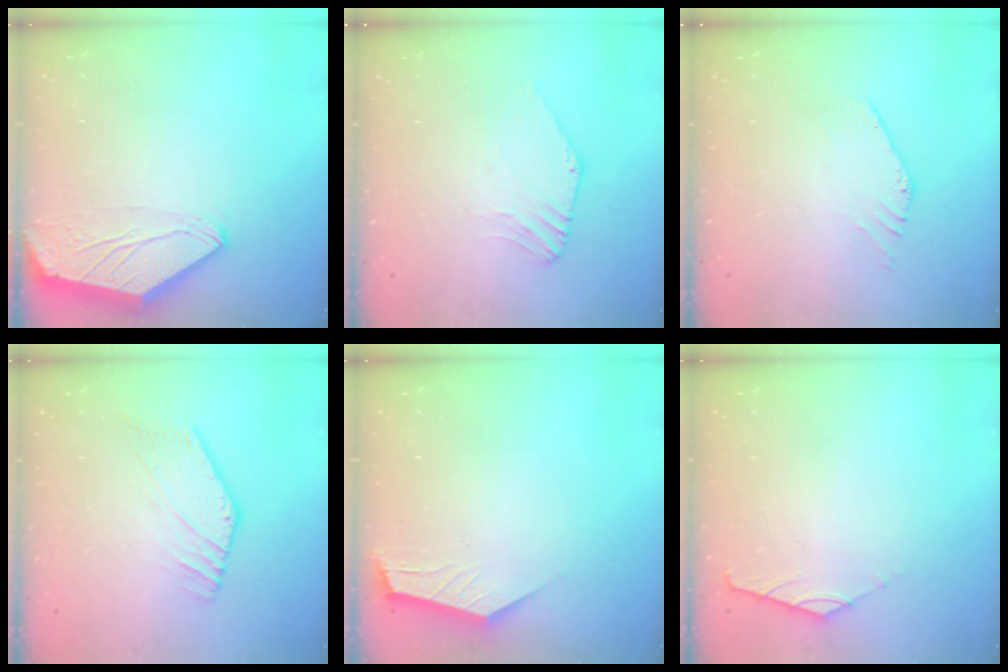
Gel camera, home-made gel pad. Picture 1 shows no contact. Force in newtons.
{"total": 0.5, "press": 0.5, "slide": 0.3}
{"total": 0.7, "press": 0.7, "slide": 0.1}
{"total": 1.0, "press": 0.8, "slide": 0.5}
{"total": 2.5, "press": 2.4, "slide": 0.3}
{"total": 1.7, "press": 1.6, "slide": 0.4}